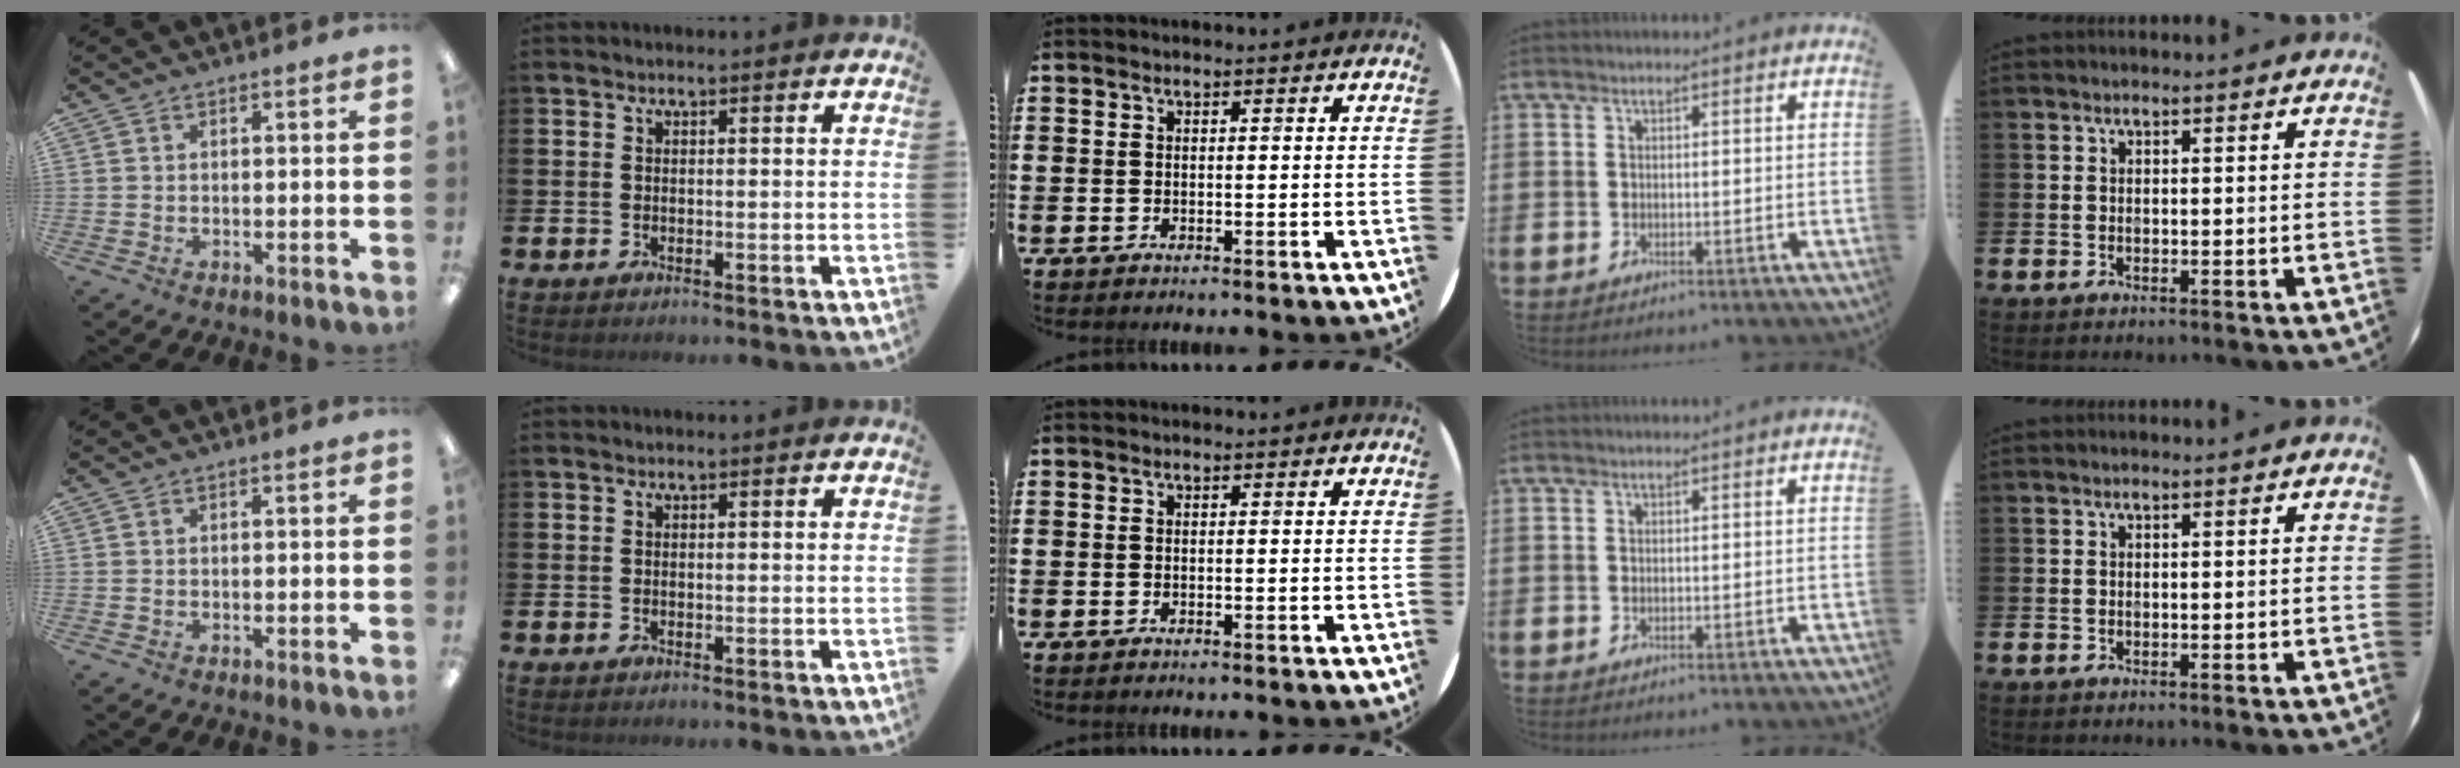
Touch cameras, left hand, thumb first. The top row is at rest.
{}